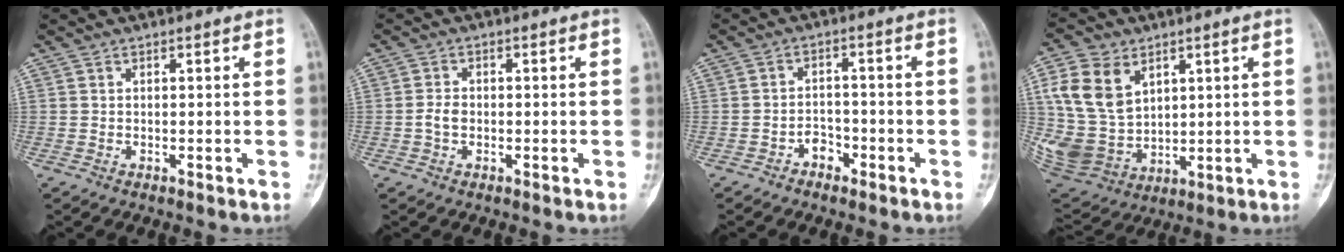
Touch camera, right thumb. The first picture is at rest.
{"total": 2.3, "force": [-0.5, 1.6, 1.6], "torque": [-0.030, 0.007, -0.012]}
{"total": 3.2, "force": [-2.0, 2.2, 1.2], "torque": [-0.001, 0.021, -0.035]}
{"total": 15.6, "force": [5.4, 11.5, 9.1], "torque": [-0.161, -0.016, 0.126]}